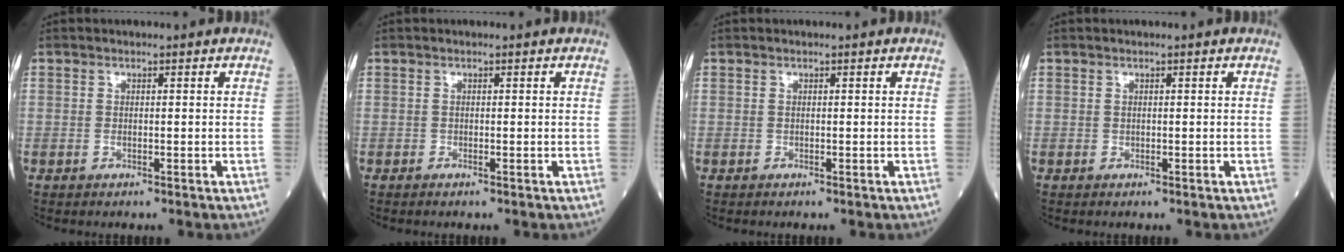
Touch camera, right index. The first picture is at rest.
{"total": 0.0}
{"total": 0.0}
{"total": 0.0}